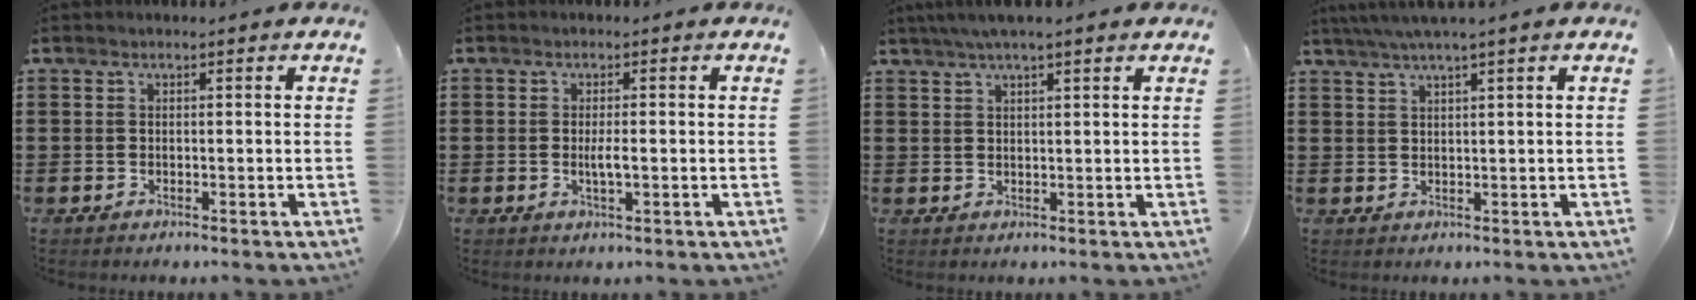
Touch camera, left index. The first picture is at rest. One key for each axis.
{"total": 2.3, "fx": -0.3, "fy": 0.4, "fz": 2.3, "tx": -0.048, "ty": -0.005, "tz": -0.008}
{"total": 3.3, "fx": 2.4, "fy": 0.2, "fz": 2.2, "tx": -0.047, "ty": 0.004, "tz": 0.044}
{"total": 2.7, "fx": 1.9, "fy": -0.3, "fz": 1.9, "tx": -0.039, "ty": 0.004, "tz": 0.034}